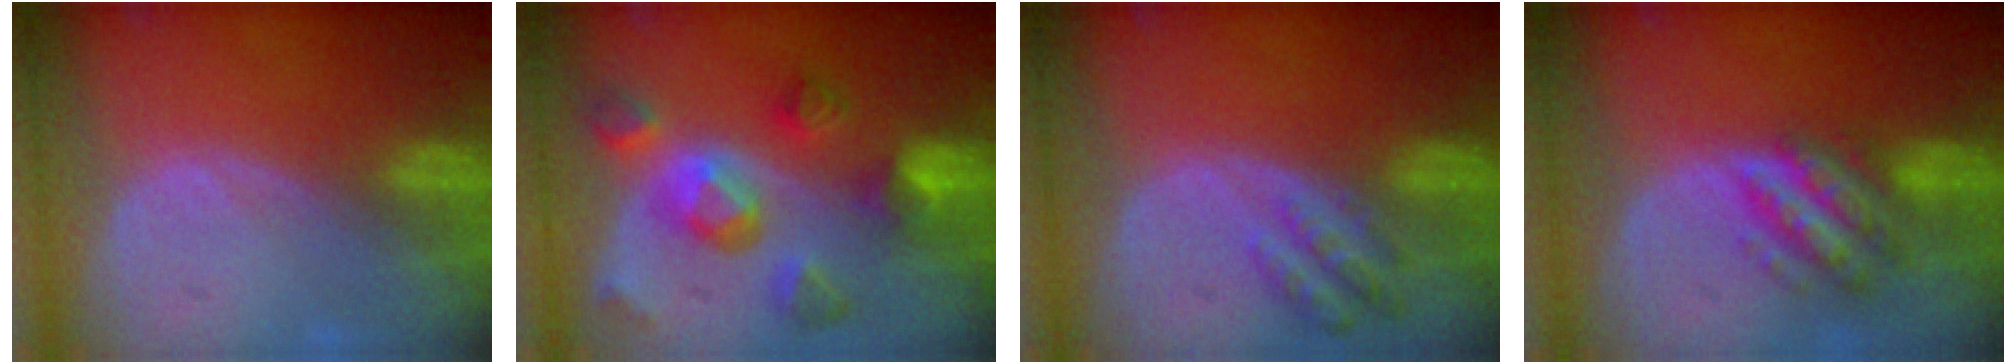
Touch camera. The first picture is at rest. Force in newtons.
{"total": 9.7, "press": 8.8, "slide": 4.1}
{"total": 5.0, "press": 4.8, "slide": 1.5}
{"total": 6.7, "press": 6.6, "slide": 0.3}